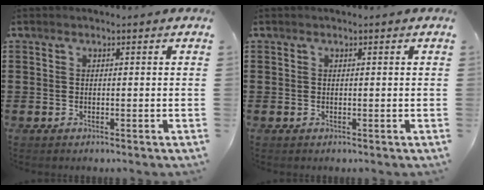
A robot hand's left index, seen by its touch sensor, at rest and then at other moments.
{"total": 0.0}